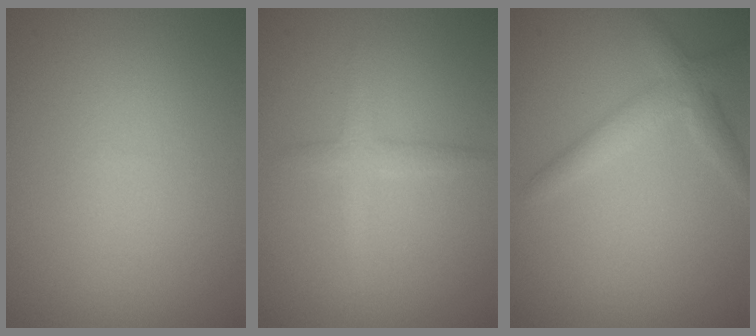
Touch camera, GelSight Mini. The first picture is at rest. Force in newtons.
{"total": 1.9, "press": 1.9, "slide": 0.1}
{"total": 2.8, "press": 2.8, "slide": 0.1}